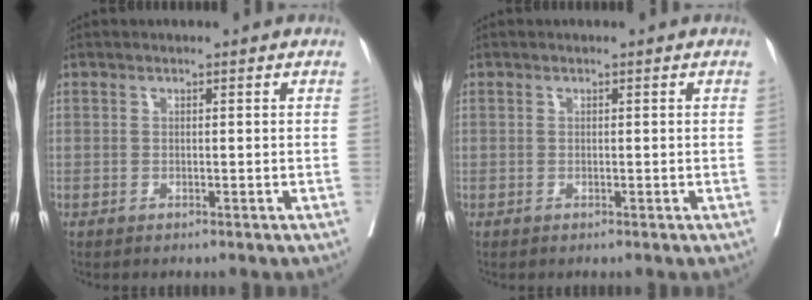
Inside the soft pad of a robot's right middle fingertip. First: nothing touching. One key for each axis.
{"total": 0.0}